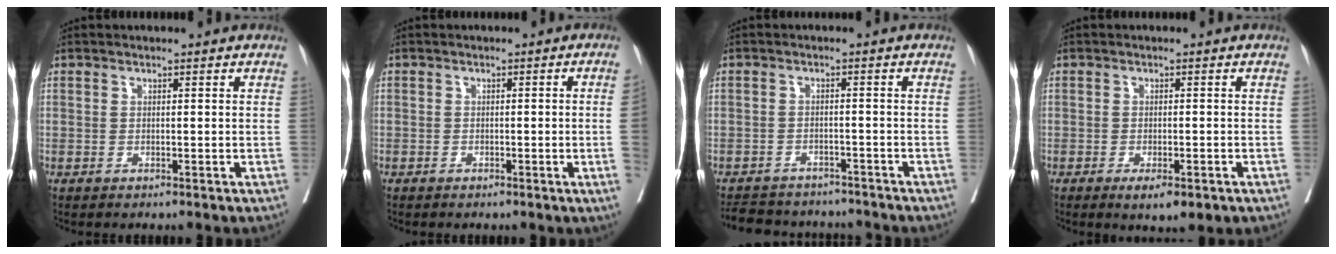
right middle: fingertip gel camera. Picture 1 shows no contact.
{"total": 2.2, "force": [-0.4, -0.4, 2.1], "torque": [-0.022, 0.002, -0.005]}
{"total": 11.1, "force": [-10.1, 3.5, 2.7], "torque": [-0.053, 0.007, -0.133]}
{"total": 4.6, "force": [-2.7, 1.4, 3.6], "torque": [-0.044, -0.007, -0.030]}